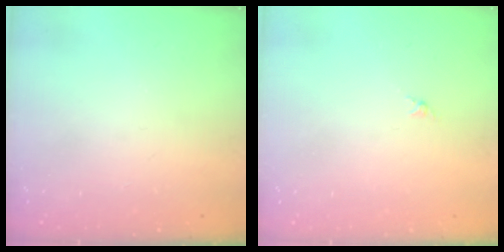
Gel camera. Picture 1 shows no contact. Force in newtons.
{"total": 0.0}